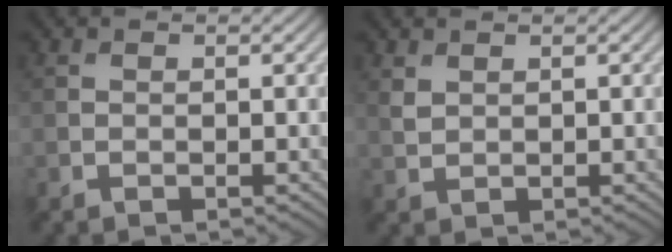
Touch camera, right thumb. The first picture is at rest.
{"total": 1.3, "force": [1.0, 0.7, 0.6], "torque": [-0.021, -0.002, 0.024]}